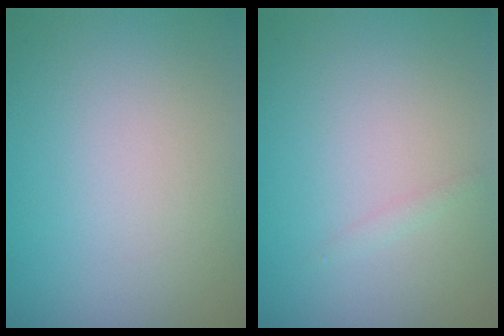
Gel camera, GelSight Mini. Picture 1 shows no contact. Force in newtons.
{"total": 0.6, "press": 0.6, "slide": 0.0}